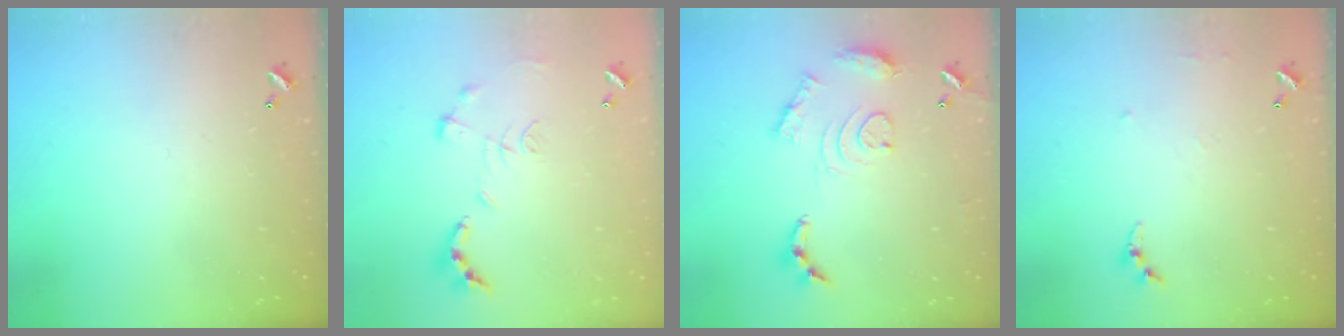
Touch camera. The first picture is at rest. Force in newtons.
{"total": 1.1, "press": 1.0, "slide": 0.4}
{"total": 13.0, "press": 12.9, "slide": 1.1}
{"total": 5.3, "press": 5.2, "slide": 0.6}